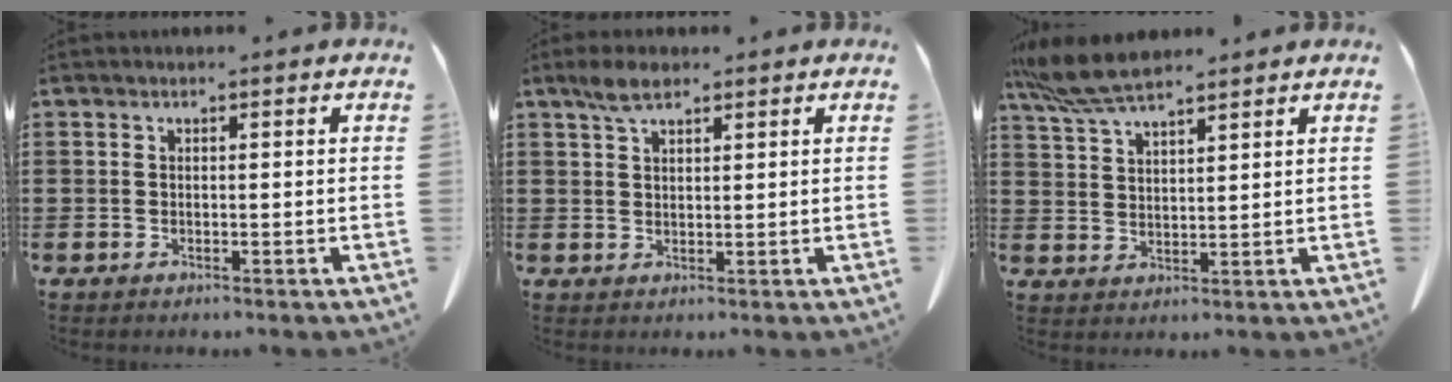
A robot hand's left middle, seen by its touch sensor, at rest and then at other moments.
{"total": 3.6, "force": [2.4, 1.4, 2.2], "torque": [-0.050, 0.006, 0.044]}
{"total": 7.0, "force": [5.7, 1.5, 3.8], "torque": [-0.088, -0.008, 0.107]}